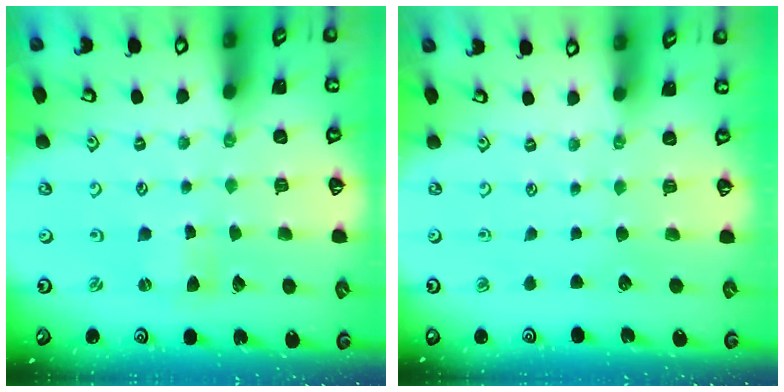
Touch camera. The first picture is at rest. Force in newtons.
{"total": 0.0}